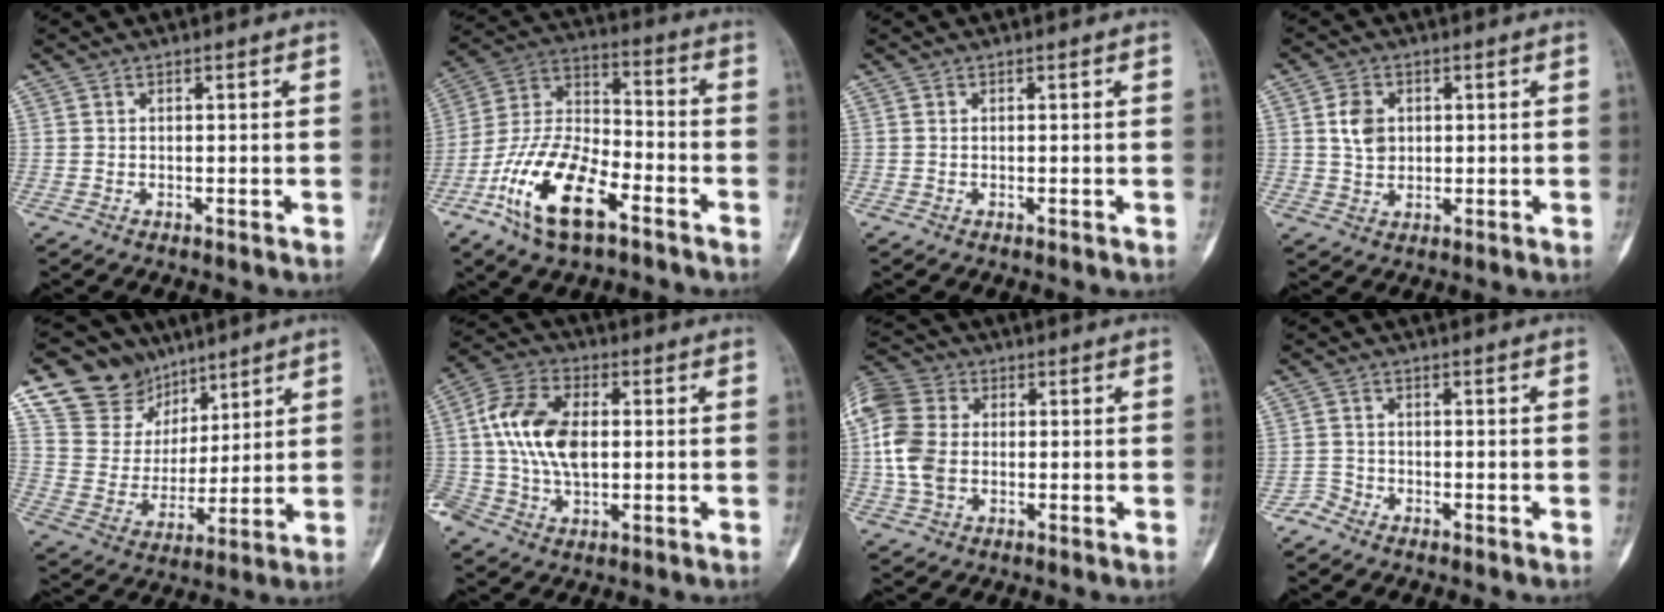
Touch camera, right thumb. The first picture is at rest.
{"total": 18.4, "force": [-9.4, 8.3, 13.5], "torque": [-0.257, 0.055, -0.178]}
{"total": 0.0}
{"total": 5.3, "force": [1.1, 4.0, 3.3], "torque": [-0.045, -0.008, 0.021]}
{"total": 15.6, "force": [10.4, 11.2, 3.0], "torque": [-0.013, -0.044, 0.201]}
{"total": 13.5, "force": [0.5, 8.2, 10.7], "torque": [-0.207, 0.021, 0.006]}
{"total": 11.0, "force": [0.0, 8.1, 7.6], "torque": [-0.162, 0.015, -0.008]}
{"total": 5.7, "force": [-4.6, 3.3, -0.2], "torque": [0.026, 0.033, -0.104]}